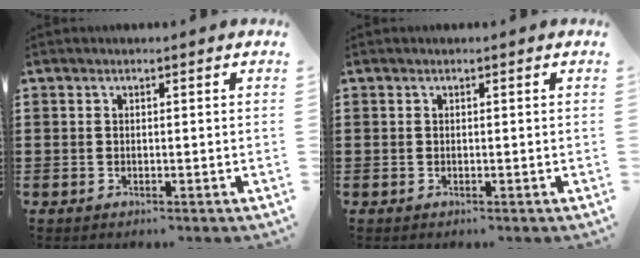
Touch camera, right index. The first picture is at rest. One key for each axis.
{"total": 0.0}